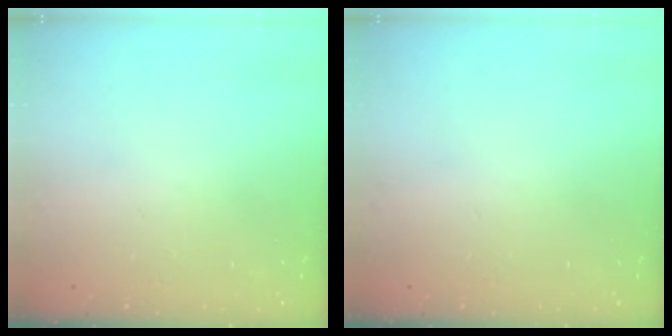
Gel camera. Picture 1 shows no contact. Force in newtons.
{"total": 0.0}